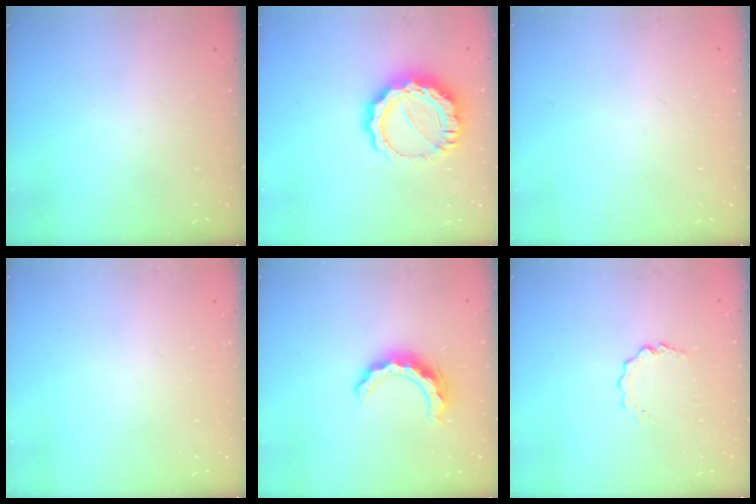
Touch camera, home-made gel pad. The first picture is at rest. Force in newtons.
{"total": 14.7, "press": 14.7, "slide": 1.3}
{"total": 0.0}
{"total": 0.0}
{"total": 10.4, "press": 10.4, "slide": 0.6}
{"total": 4.0, "press": 4.0, "slide": 0.4}